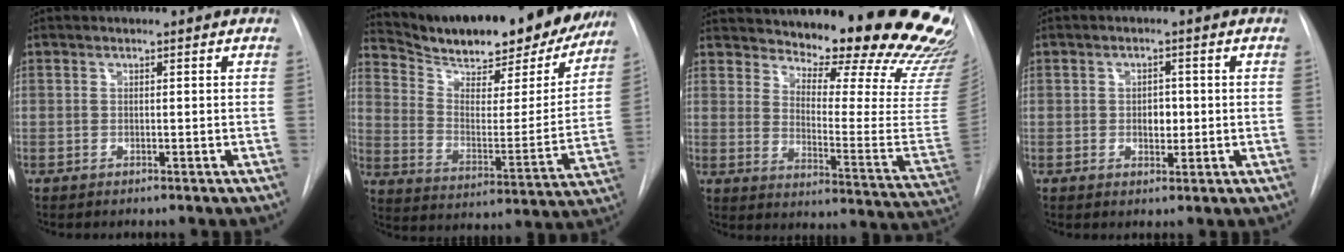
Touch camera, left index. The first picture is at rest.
{"total": 25.4, "force": [22.4, 6.2, 10.1], "torque": [-0.167, -0.025, 0.313]}
{"total": 27.4, "force": [23.2, 4.2, 14.0], "torque": [-0.188, -0.105, 0.282]}
{"total": 2.7, "force": [-0.1, 1.7, 2.0], "torque": [-0.027, 0.002, 0.001]}